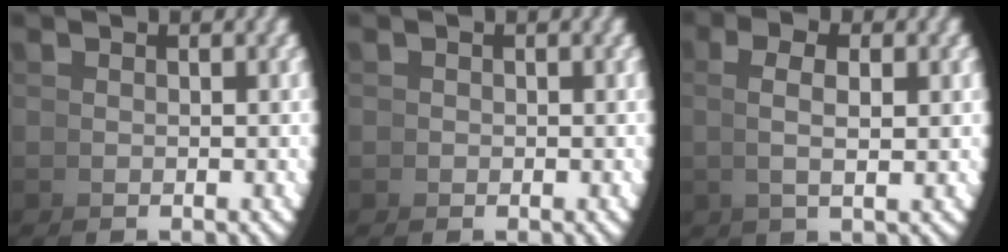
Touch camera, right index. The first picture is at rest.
{"total": 0.0}
{"total": 2.6, "force": [1.2, -0.3, 2.3], "torque": [-0.041, 0.006, 0.027]}